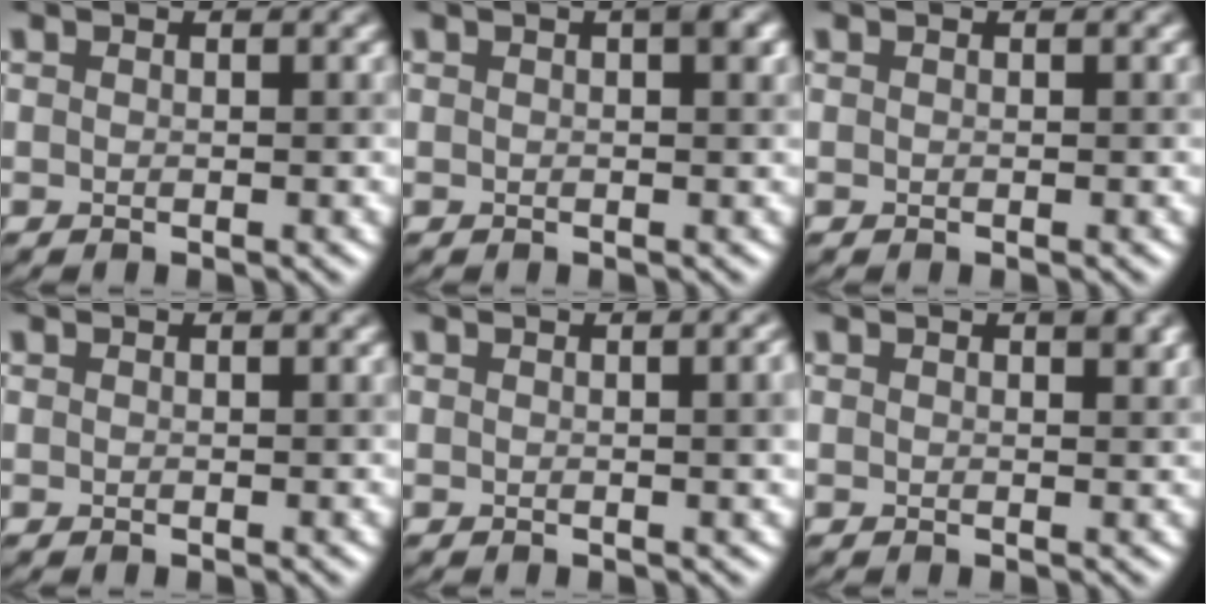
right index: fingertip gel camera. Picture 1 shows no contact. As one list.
[{"total": 1.2, "force": [0.5, 0.1, 1.1], "torque": [-0.016, 0.006, 0.009]}, {"total": 0.0}, {"total": 0.0}, {"total": 3.1, "force": [0.3, 1.2, 2.9], "torque": [-0.012, 0.018, -0.003]}, {"total": 0.6, "force": [0.5, -0.1, 0.4], "torque": [-0.007, 0.003, 0.010]}]